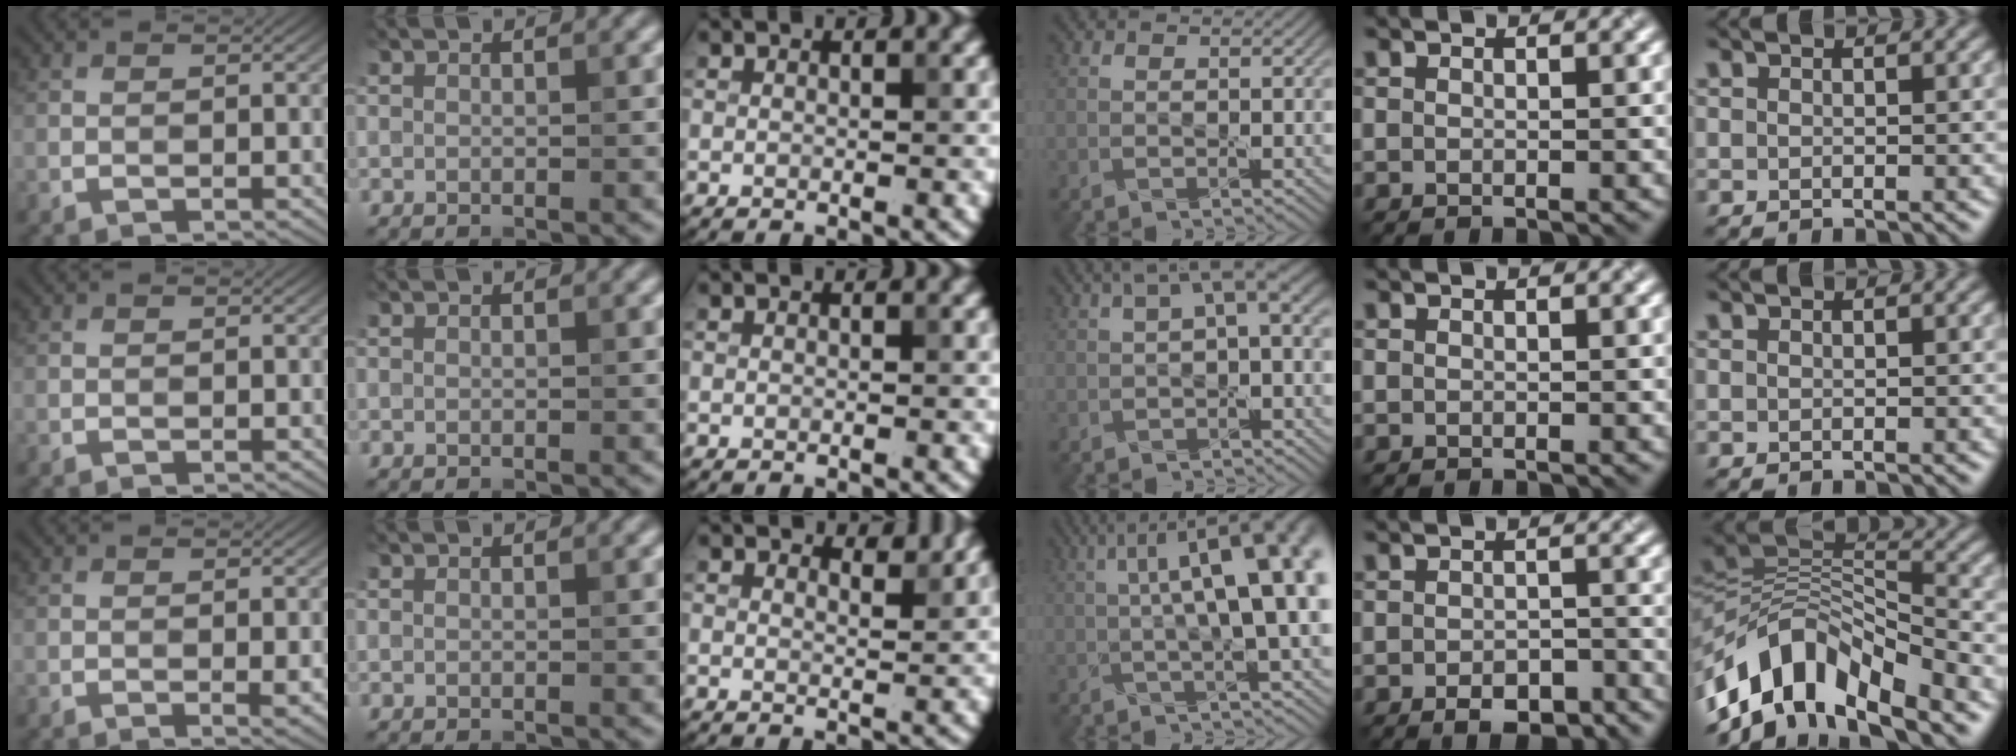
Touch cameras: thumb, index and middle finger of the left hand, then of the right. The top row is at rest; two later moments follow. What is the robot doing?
{"motion": "pour", "object": "sugar"}